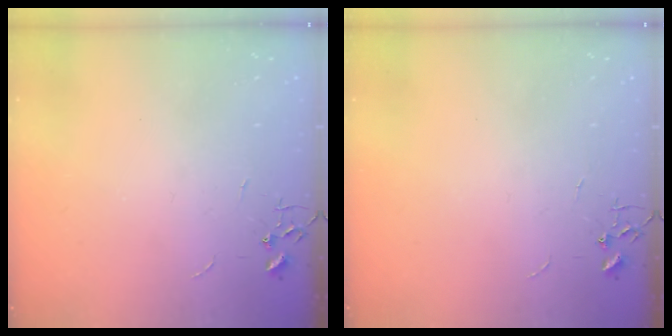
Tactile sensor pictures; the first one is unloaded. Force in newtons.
{"total": 0.0}